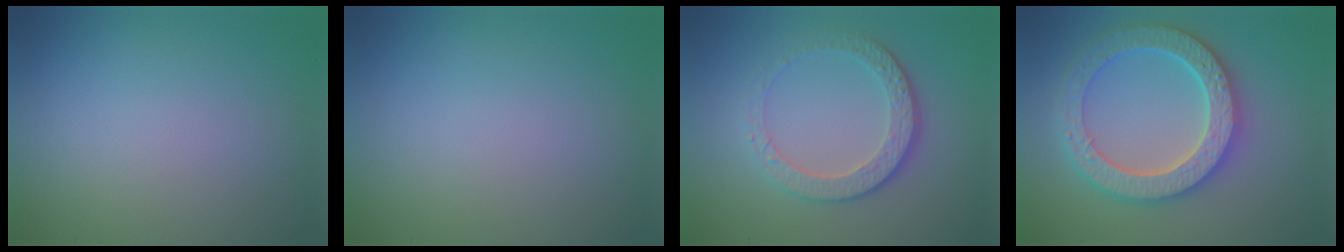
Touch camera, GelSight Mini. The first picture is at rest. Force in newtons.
{"total": 0.0}
{"total": 4.6, "press": 3.3, "slide": 3.2}
{"total": 6.3, "press": 6.2, "slide": 1.2}